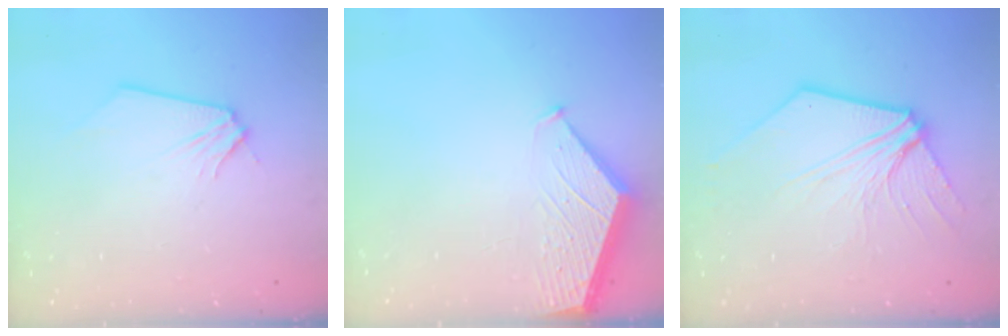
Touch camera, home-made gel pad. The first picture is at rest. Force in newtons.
{"total": 1.6, "press": 1.6, "slide": 0.2}
{"total": 10.2, "press": 10.1, "slide": 1.3}